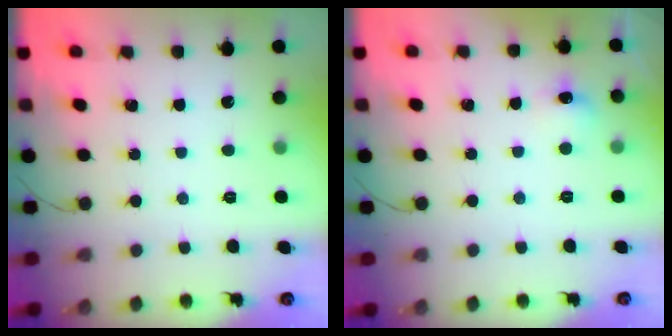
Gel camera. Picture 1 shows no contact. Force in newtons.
{"total": 5.8, "press": 5.6, "slide": 1.7}